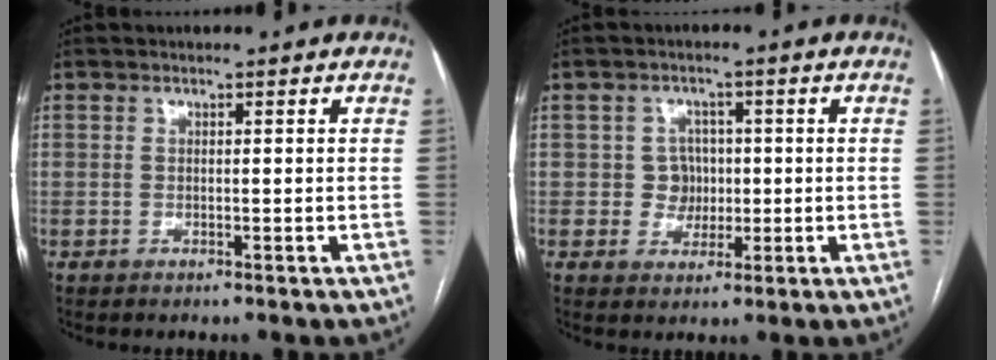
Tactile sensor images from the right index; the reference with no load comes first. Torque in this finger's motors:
{"motor_torque": [0.28, 0.05, 0.00, 0.01]}